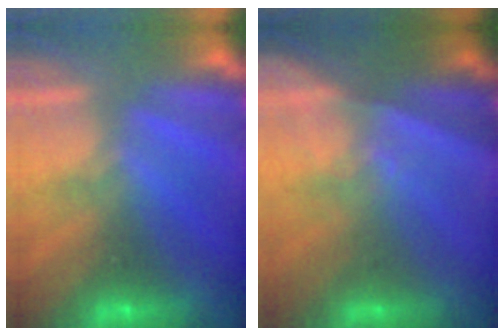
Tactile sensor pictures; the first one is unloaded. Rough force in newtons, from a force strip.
{"total": 1.4}